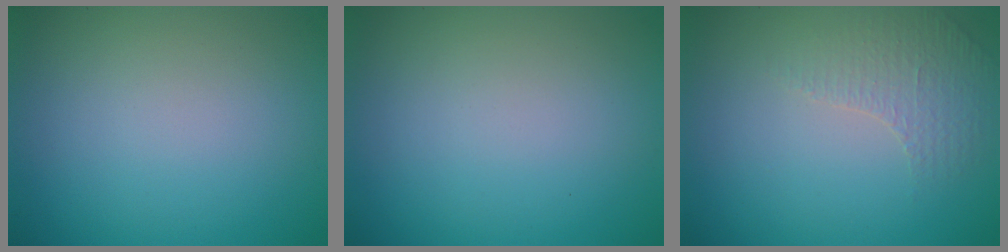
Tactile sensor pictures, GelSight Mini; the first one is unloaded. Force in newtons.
{"total": 0.0}
{"total": 1.3, "press": 0.9, "slide": 0.9}